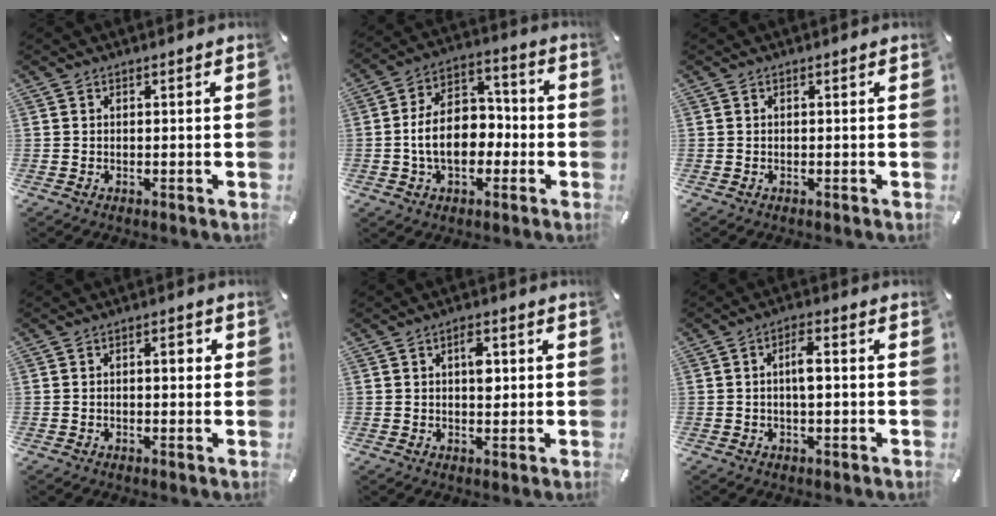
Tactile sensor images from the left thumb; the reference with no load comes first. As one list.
[{"total": 12.8, "force": [-2.4, 8.9, 8.8], "torque": [-0.153, 0.016, -0.041]}, {"total": 0.0}, {"total": 2.3, "force": [-0.4, 1.2, 1.9], "torque": [-0.035, 0.009, -0.011]}, {"total": 4.2, "force": [0.8, 2.5, 3.4], "torque": [-0.038, -0.005, 0.006]}, {"total": 4.6, "force": [0.0, 2.0, 4.2], "torque": [-0.063, 0.006, -0.007]}]